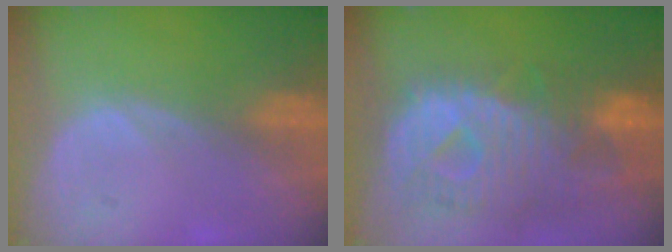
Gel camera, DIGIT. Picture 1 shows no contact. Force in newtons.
{"total": 12.4, "press": 10.7, "slide": 6.3}